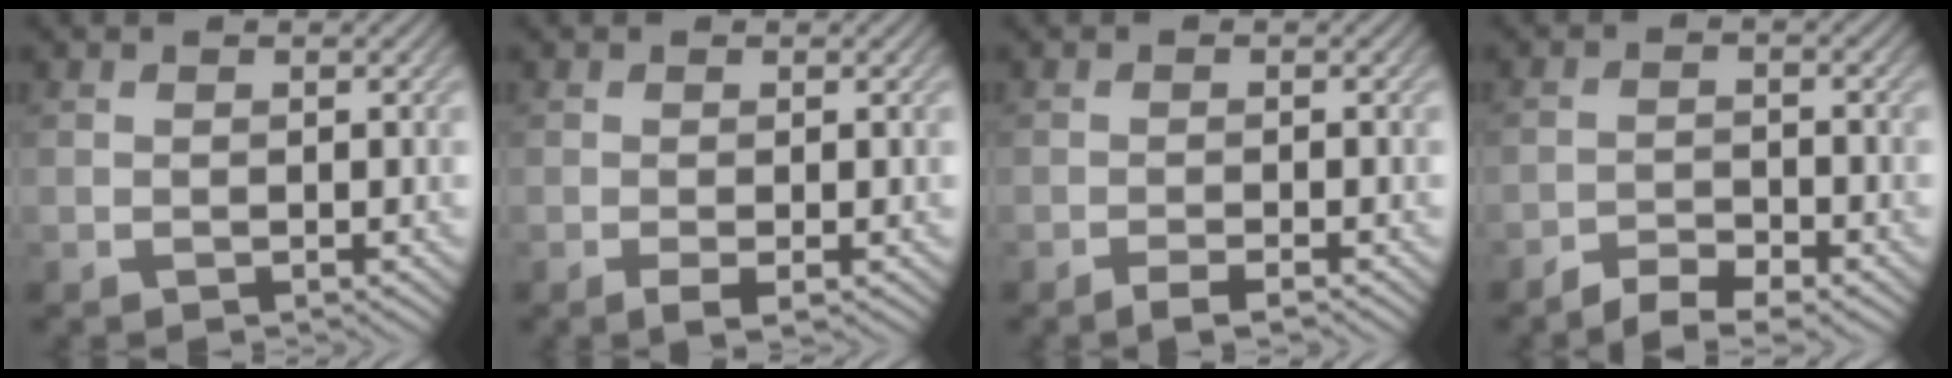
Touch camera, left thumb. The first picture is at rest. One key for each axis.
{"total": 1.3, "fx": -0.5, "fy": 0.2, "fz": 1.2, "tx": -0.024, "ty": -0.004, "tz": -0.009}
{"total": 1.7, "fx": -1.2, "fy": 0.2, "fz": 1.2, "tx": -0.017, "ty": 0.004, "tz": -0.027}
{"total": 3.8, "fx": -3.1, "fy": 0.9, "fz": 2.0, "tx": -0.038, "ty": 0.000, "tz": -0.059}